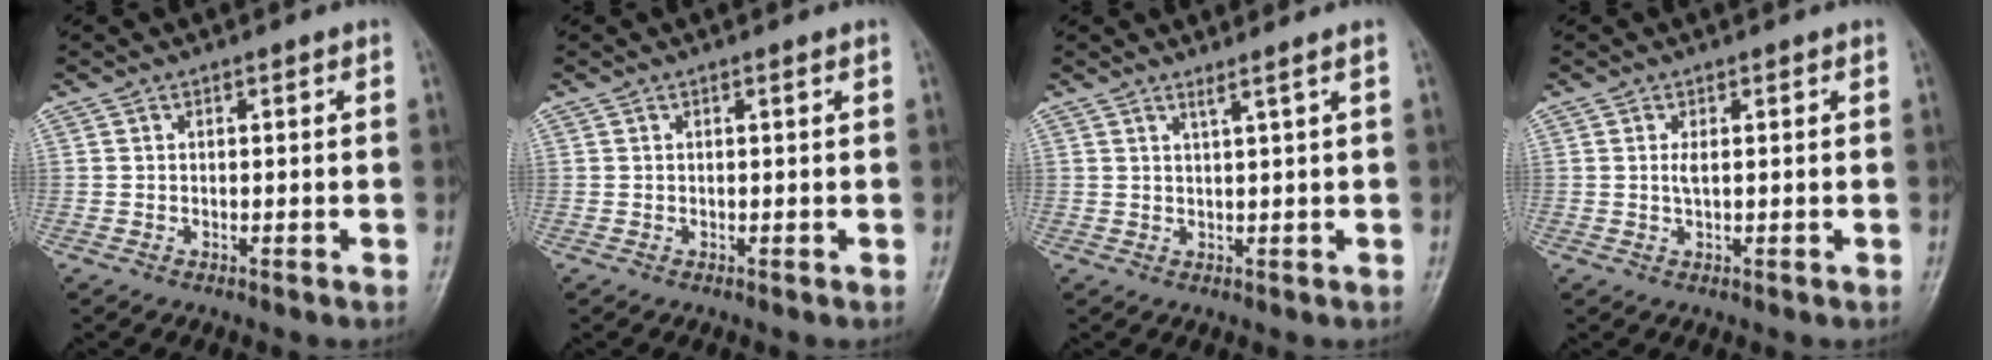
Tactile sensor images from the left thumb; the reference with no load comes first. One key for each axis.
{"total": 0.0}
{"total": 1.8, "fx": 1.1, "fy": -0.7, "fz": 1.2, "tx": -0.035, "ty": -0.015, "tz": 0.026}
{"total": 1.5, "fx": 0.3, "fy": 0.6, "fz": 1.3, "tx": -0.029, "ty": -0.002, "tz": 0.007}